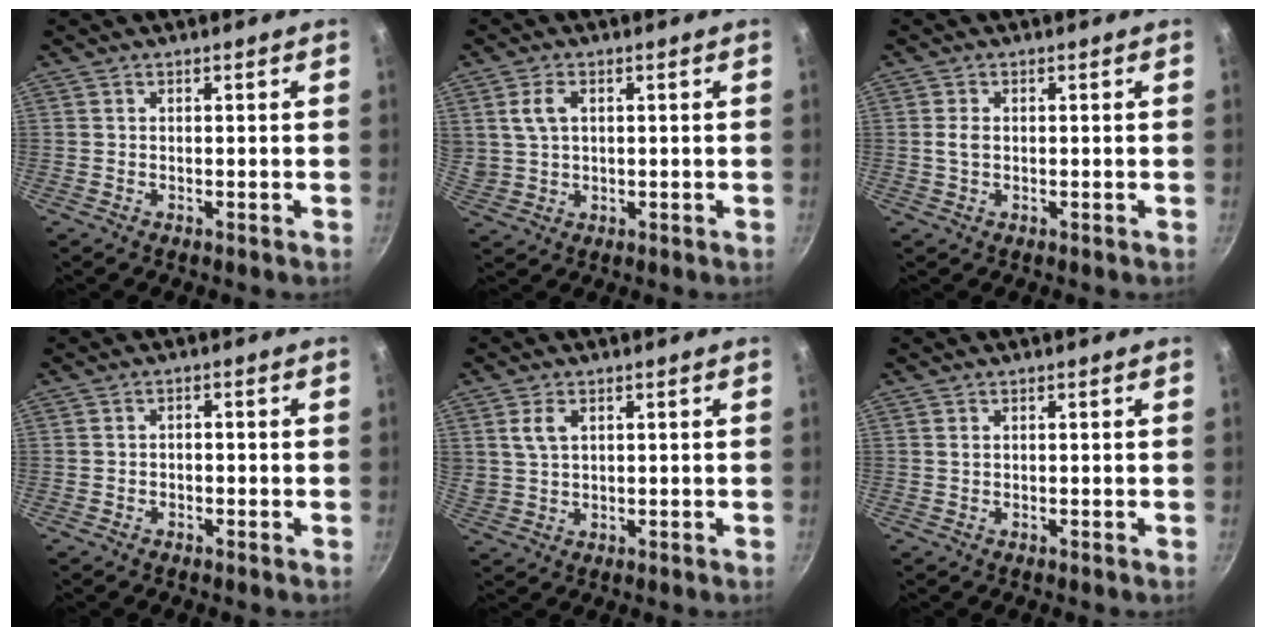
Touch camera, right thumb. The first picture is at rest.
{"total": 5.2, "force": [1.5, 3.5, 3.5], "torque": [-0.059, 0.002, 0.034]}
{"total": 2.0, "force": [0.0, 1.2, 1.5], "torque": [-0.027, 0.004, 0.000]}
{"total": 1.3, "force": [-0.7, 0.9, 0.6], "torque": [-0.013, 0.008, -0.013]}
{"total": 4.3, "force": [1.7, 2.7, 2.9], "torque": [-0.047, -0.003, 0.037]}
{"total": 0.0}